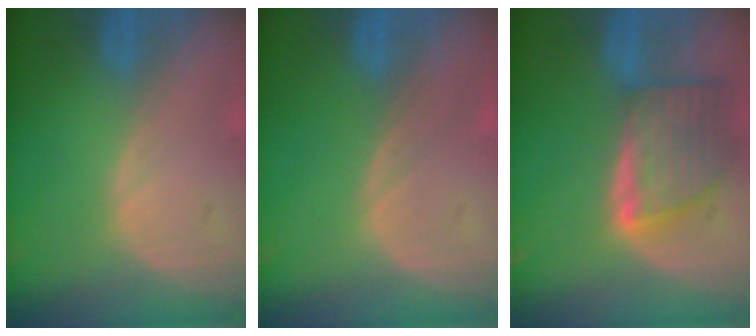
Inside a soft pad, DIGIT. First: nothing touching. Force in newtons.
{"total": 0.0}
{"total": 8.0, "press": 7.3, "slide": 3.3}